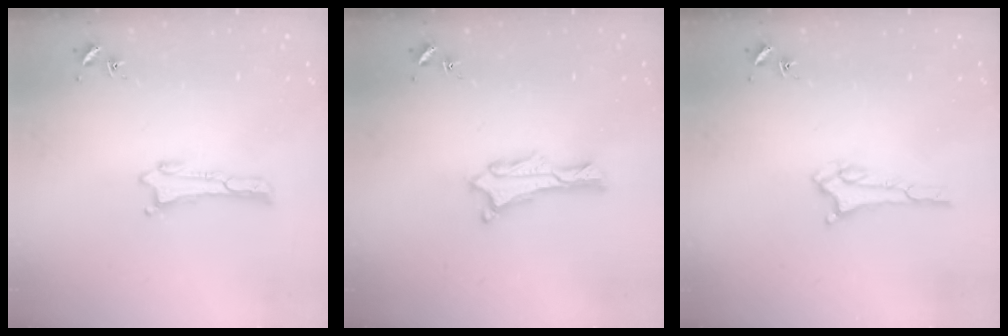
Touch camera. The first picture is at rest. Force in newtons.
{"total": 0.8, "press": 0.7, "slide": 0.2}
{"total": 1.8, "press": 1.8, "slide": 0.2}